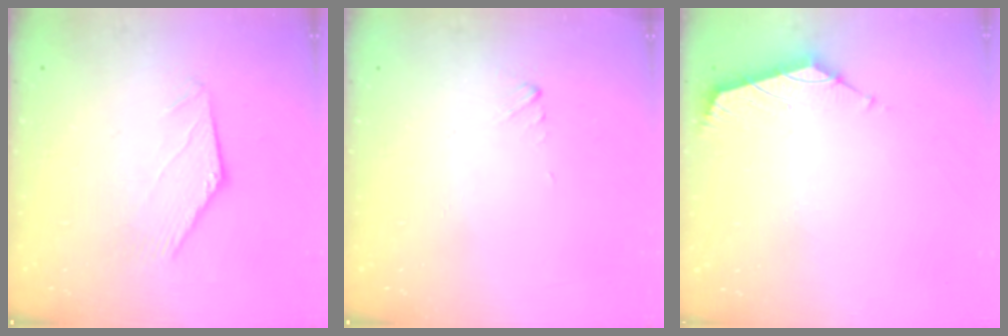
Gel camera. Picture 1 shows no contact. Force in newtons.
{"total": 1.5, "press": 1.5, "slide": 0.2}
{"total": 1.8, "press": 1.6, "slide": 0.7}